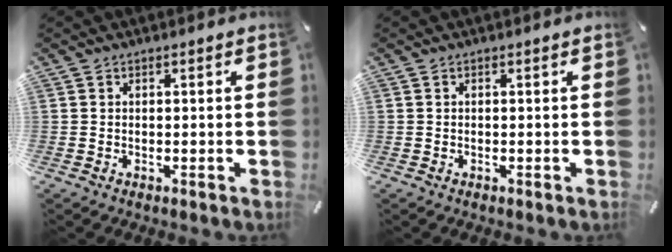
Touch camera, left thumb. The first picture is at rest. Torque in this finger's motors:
{"motor_torque": [0.00, 0.00, 0.03, 0.03, 0.00]}